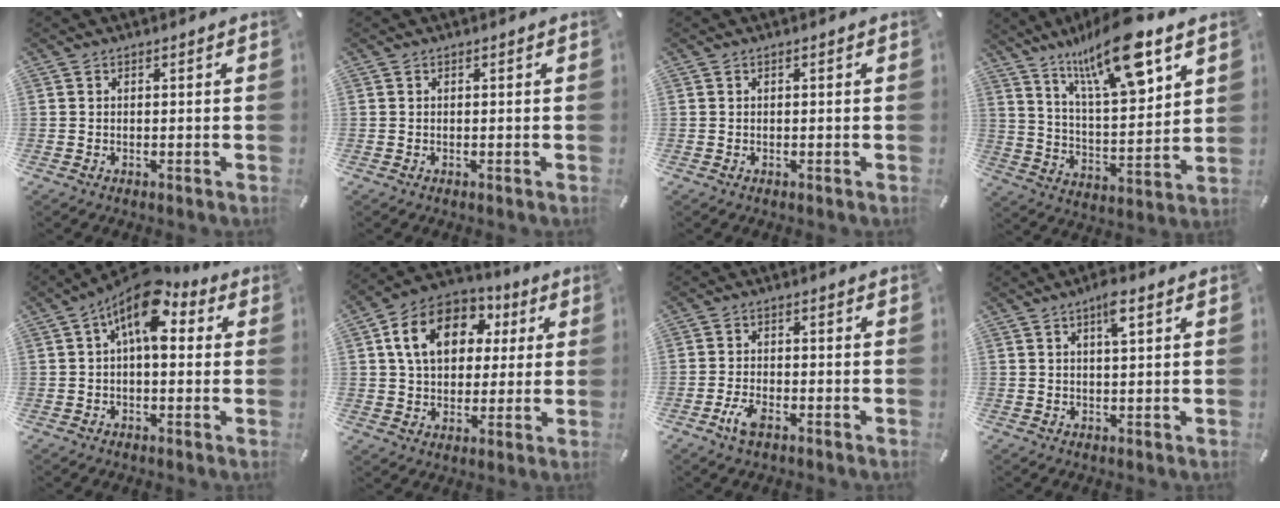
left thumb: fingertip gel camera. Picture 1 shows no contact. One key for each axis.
{"total": 0.0}
{"total": 0.0}
{"total": 17.6, "fx": 12.2, "fy": 5.4, "fz": 11.6, "tx": -0.211, "ty": -0.063, "tz": 0.201}
{"total": 11.5, "fx": 4.4, "fy": 5.5, "fz": 9.1, "tx": -0.137, "ty": -0.026, "tz": 0.075}
{"total": 14.4, "fx": 4.5, "fy": 10.9, "fz": 8.2, "tx": -0.151, "ty": 0.002, "tz": 0.083}
{"total": 4.4, "fx": -2.4, "fy": 1.9, "fz": 3.1, "tx": -0.076, "ty": 0.003, "tz": -0.049}
{"total": 4.5, "fx": 2.2, "fy": 1.0, "fz": 3.8, "tx": -0.065, "ty": -0.001, "tz": 0.033}